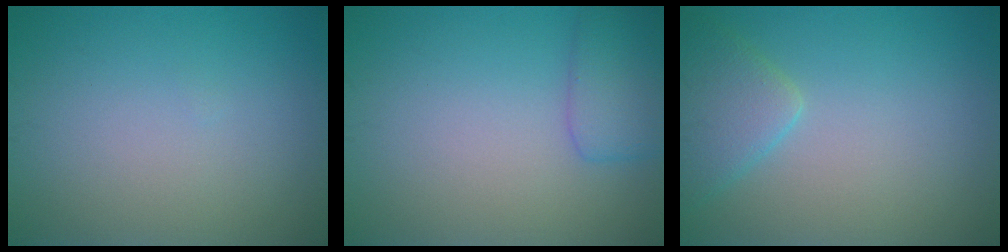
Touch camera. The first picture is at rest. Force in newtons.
{"total": 2.9, "press": 2.9, "slide": 0.1}
{"total": 3.3, "press": 3.3, "slide": 0.3}